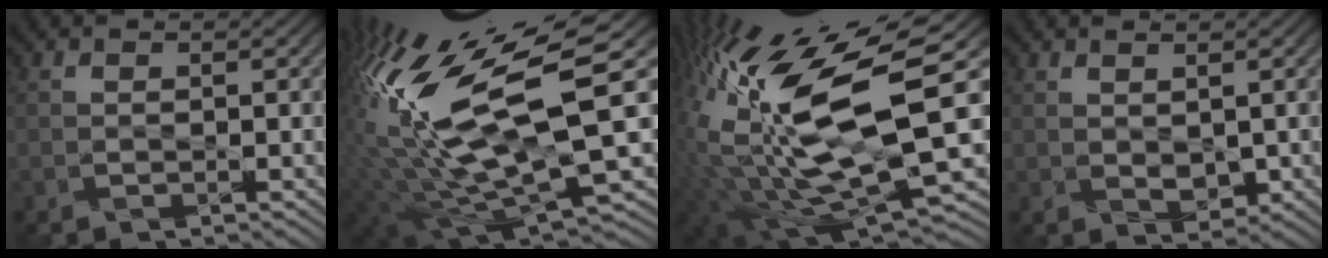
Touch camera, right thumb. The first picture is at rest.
{"total": 18.2, "force": [4.5, 6.6, 16.4], "torque": [-0.353, 0.001, 0.081]}
{"total": 19.2, "force": [3.1, 8.5, 16.9], "torque": [-0.381, -0.038, 0.073]}
{"total": 1.8, "force": [0.5, 1.0, 1.5], "torque": [-0.032, -0.004, 0.016]}